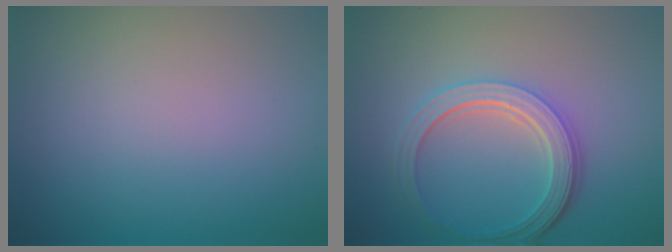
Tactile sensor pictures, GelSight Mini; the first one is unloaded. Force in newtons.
{"total": 4.8, "press": 3.6, "slide": 3.2}